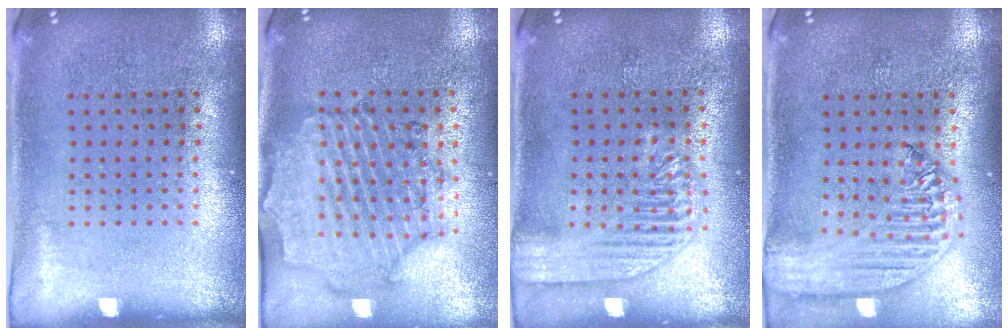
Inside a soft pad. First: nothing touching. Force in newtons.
{"total": 1.6, "press": 1.6, "slide": 0.4}
{"total": 1.8, "press": 1.8, "slide": 0.3}
{"total": 2.5, "press": 2.1, "slide": 1.3}